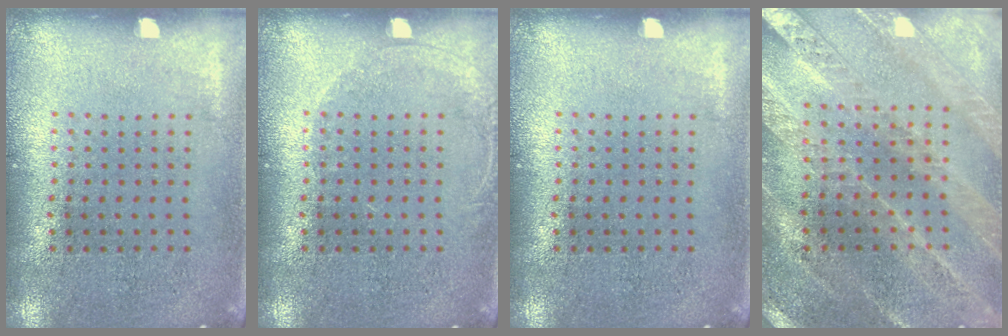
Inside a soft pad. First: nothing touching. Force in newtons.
{"total": 0.9, "press": 0.8, "slide": 0.2}
{"total": 0.0}
{"total": 1.8, "press": 1.8, "slide": 0.1}